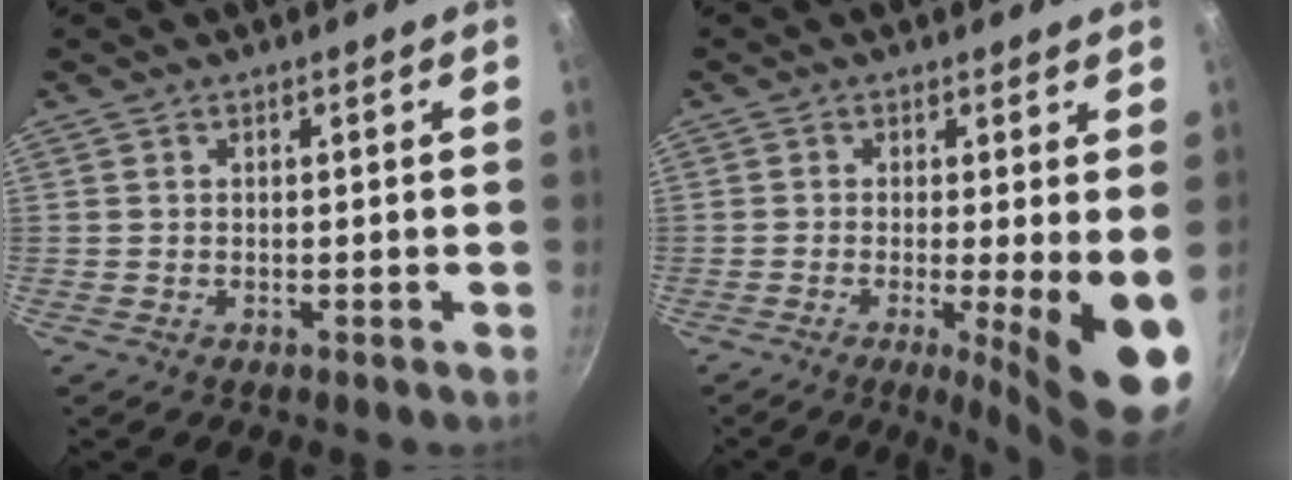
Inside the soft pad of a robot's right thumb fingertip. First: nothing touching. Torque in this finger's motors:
{"motor_torque": [0.09, 1.27, 0.03, -0.23, 0.26]}